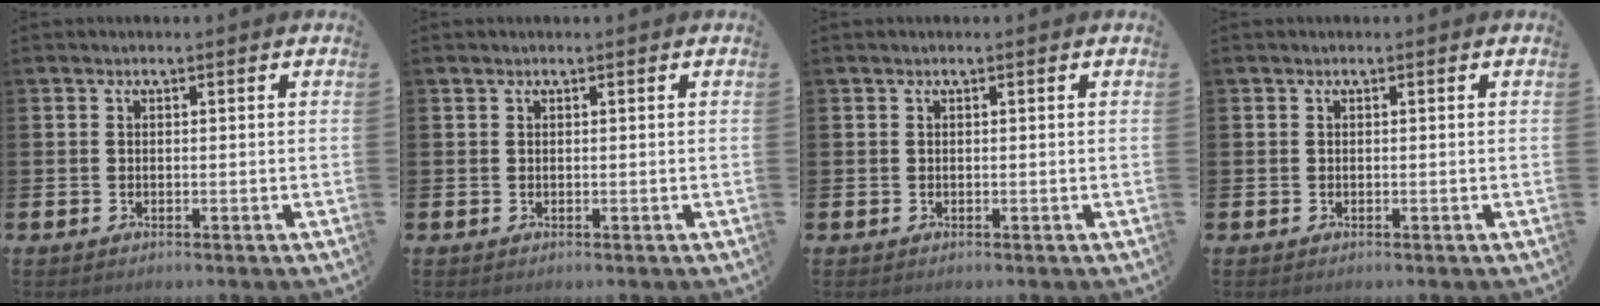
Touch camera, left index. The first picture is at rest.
{"total": 0.0}
{"total": 0.0}
{"total": 0.0}